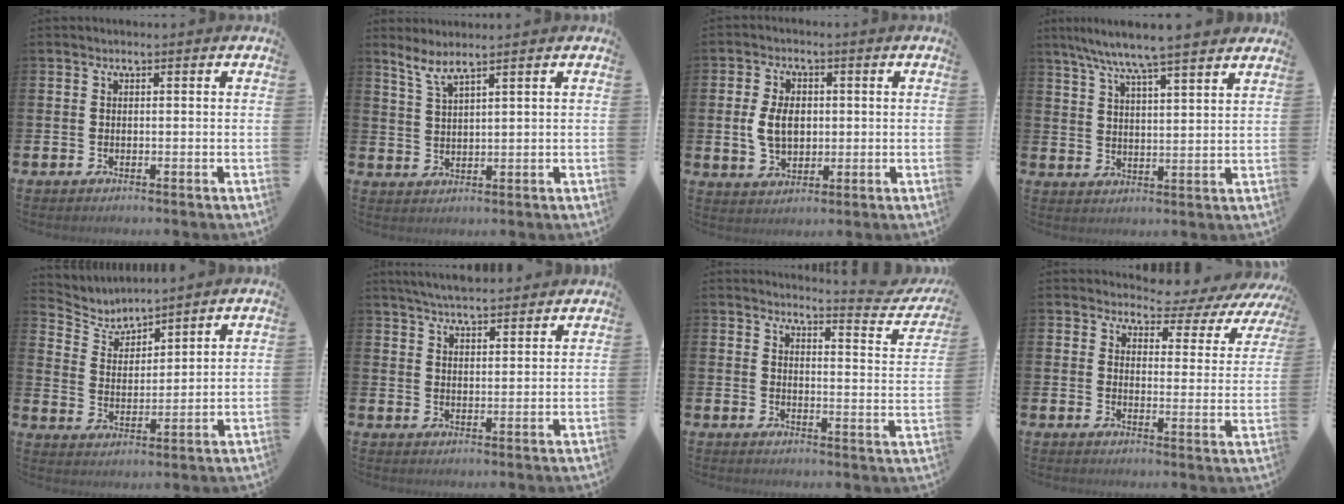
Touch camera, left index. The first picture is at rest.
{"total": 3.3, "force": [2.9, -0.1, 1.6], "torque": [-0.038, -0.009, 0.051]}
{"total": 5.5, "force": [0.6, 3.8, 3.9], "torque": [-0.075, 0.007, 0.003]}
{"total": 7.4, "force": [6.9, -0.2, 2.6], "torque": [-0.075, -0.037, 0.121]}
{"total": 4.6, "force": [4.5, 1.2, 0.2], "torque": [-0.028, -0.032, 0.075]}
{"total": 4.9, "force": [4.9, 0.3, 0.6], "torque": [-0.018, -0.027, 0.087]}
{"total": 4.0, "force": [3.9, 0.1, 0.9], "torque": [-0.001, -0.046, 0.054]}
{"total": 3.8, "force": [3.3, 1.8, 0.6], "torque": [-0.009, -0.043, 0.044]}